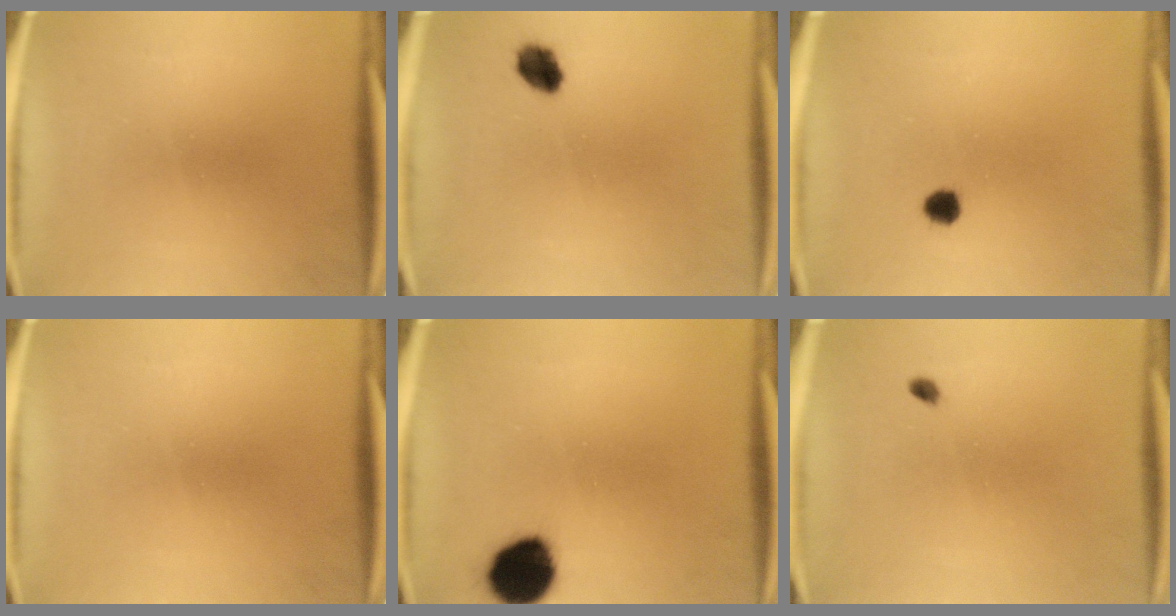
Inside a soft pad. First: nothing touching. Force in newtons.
{"total": 4.6}
{"total": 2.4}
{"total": 0.0}
{"total": 11.9}
{"total": 1.6}